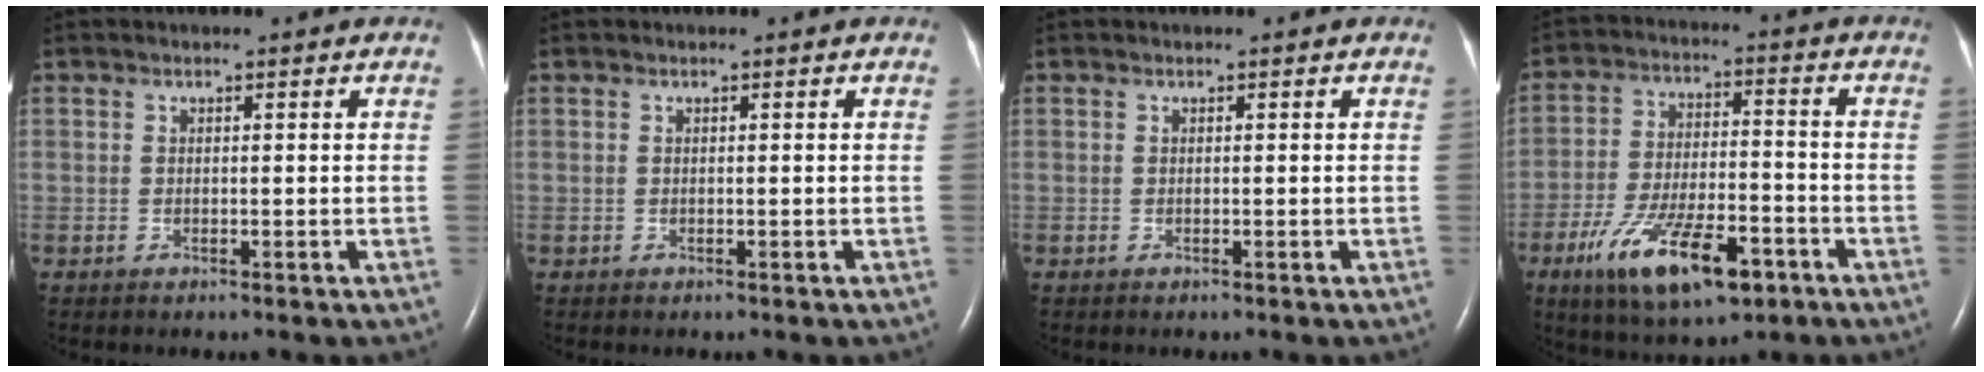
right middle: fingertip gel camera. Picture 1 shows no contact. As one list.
[{"total": 0.0}, {"total": 0.0}, {"total": 14.1, "force": [-7.6, 4.6, 11.0], "torque": [-0.204, -0.007, -0.122]}]